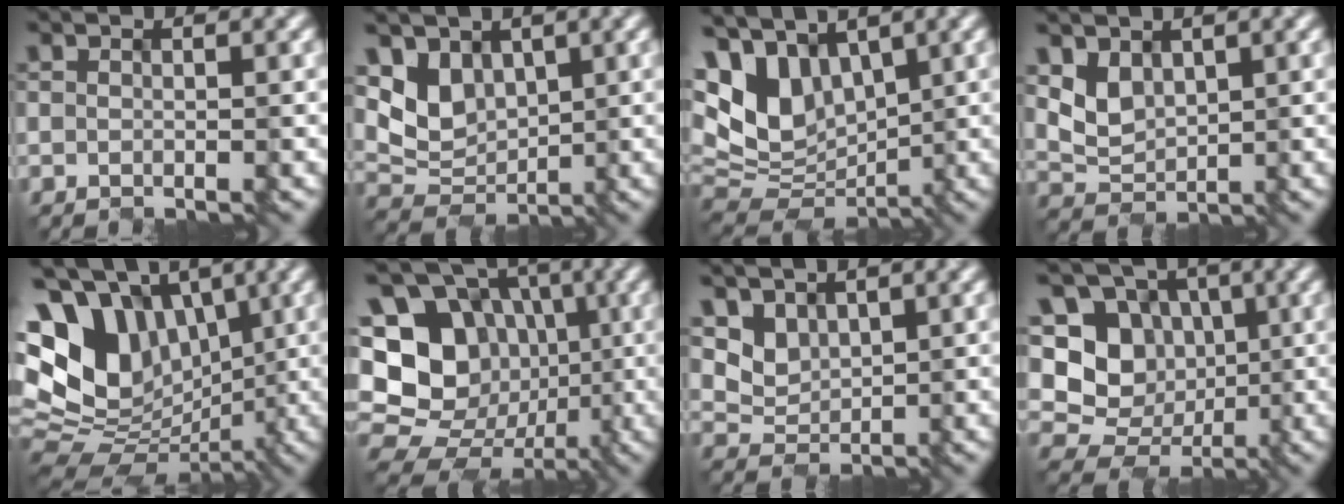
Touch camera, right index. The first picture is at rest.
{"total": 4.5, "force": [1.8, 3.3, 2.4], "torque": [-0.049, -0.006, 0.031]}
{"total": 8.4, "force": [3.0, 5.4, 5.7], "torque": [-0.133, 0.007, 0.052]}
{"total": 2.8, "force": [1.4, 2.0, 1.4], "torque": [-0.032, -0.006, 0.029]}
{"total": 12.4, "force": [2.6, 9.3, 7.8], "torque": [-0.155, 0.009, 0.045]}
{"total": 18.7, "force": [0.6, 16.9, 8.0], "torque": [-0.176, 0.043, -0.024]}
{"total": 3.3, "force": [2.1, 2.3, 1.1], "torque": [-0.034, -0.004, 0.051]}
{"total": 9.7, "force": [0.7, 8.5, 4.6], "torque": [-0.077, 0.017, -0.010]}